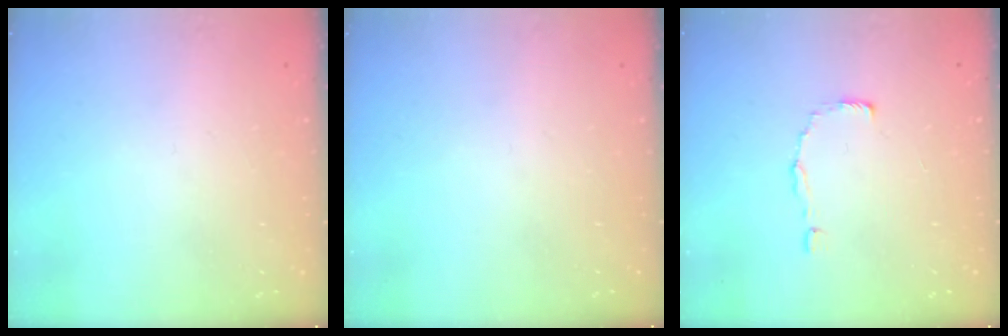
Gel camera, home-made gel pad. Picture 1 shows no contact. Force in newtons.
{"total": 0.0}
{"total": 2.0, "press": 2.0, "slide": 0.1}